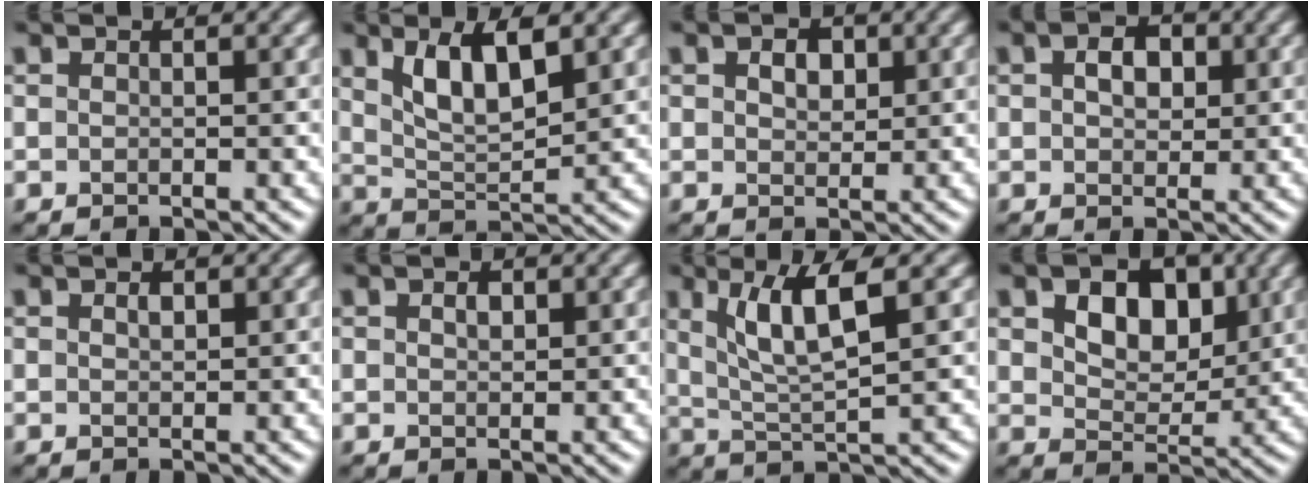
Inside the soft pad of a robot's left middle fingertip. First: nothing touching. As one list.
[{"total": 5.2, "force": [2.5, 1.8, 4.2], "torque": [-0.084, -0.003, 0.046]}, {"total": 2.2, "force": [0.8, 1.5, 1.3], "torque": [-0.022, 0.001, 0.014]}, {"total": 2.8, "force": [0.7, 1.9, 1.9], "torque": [-0.034, 0.004, 0.010]}, {"total": 0.7, "force": [0.3, 0.4, 0.4], "torque": [-0.008, 0.000, 0.007]}, {"total": 1.0, "force": [0.4, 0.6, 0.6], "torque": [-0.010, 0.000, 0.007]}, {"total": 5.9, "force": [2.3, 1.3, 5.3], "torque": [-0.095, -0.002, 0.044]}, {"total": 5.5, "force": [2.0, 3.5, 3.7], "torque": [-0.064, -0.003, 0.027]}]